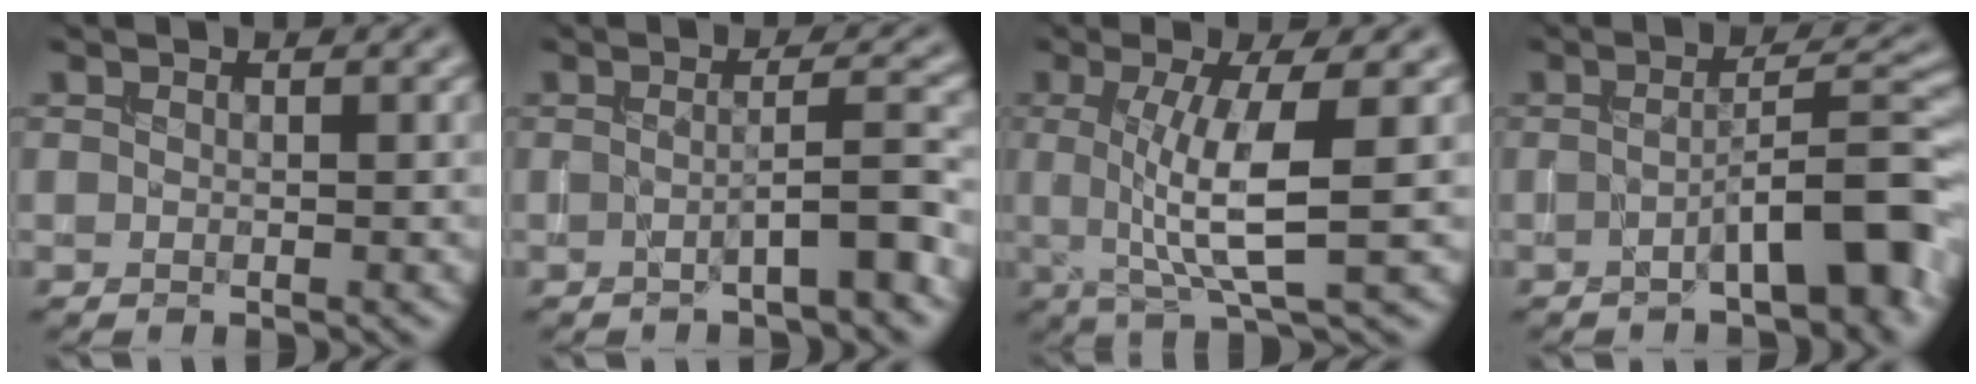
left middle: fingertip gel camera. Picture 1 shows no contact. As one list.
[{"total": 3.2, "force": [-0.8, 0.5, 3.1], "torque": [-0.044, 0.011, -0.019]}, {"total": 6.3, "force": [0.3, 1.4, 6.1], "torque": [-0.110, -0.004, 0.006]}, {"total": 6.1, "force": [-1.8, 1.4, 5.6], "torque": [-0.079, 0.016, -0.032]}]